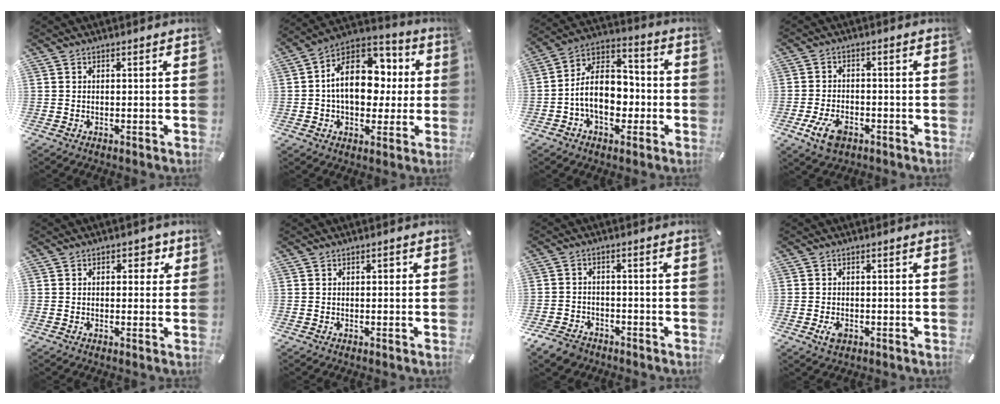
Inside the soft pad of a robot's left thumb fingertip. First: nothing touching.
{"total": 17.2, "force": [1.2, 12.4, 11.9], "torque": [-0.200, 0.002, 0.020]}
{"total": 13.3, "force": [-2.7, 9.7, 8.7], "torque": [-0.156, 0.013, -0.048]}
{"total": 6.9, "force": [-3.5, 4.1, 4.3], "torque": [-0.098, 0.011, -0.065]}
{"total": 3.6, "force": [0.7, 2.5, 2.4], "torque": [-0.023, 0.000, 0.002]}
{"total": 0.9, "force": [-0.2, 0.6, 0.6], "torque": [-0.014, 0.006, -0.006]}
{"total": 5.2, "force": [-4.1, 2.9, 1.3], "torque": [-0.037, 0.019, -0.082]}
{"total": 2.9, "force": [-1.2, 1.9, 1.9], "torque": [-0.049, 0.000, -0.023]}